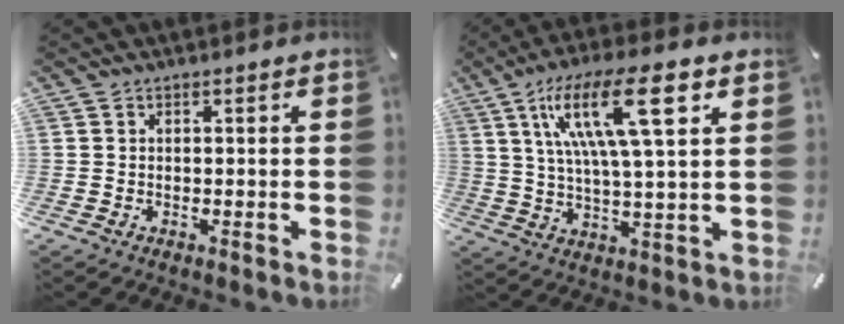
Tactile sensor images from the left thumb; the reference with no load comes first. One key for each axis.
{"total": 17.4, "fx": 7.2, "fy": 4.0, "fz": 15.3, "tx": -0.304, "ty": -0.008, "tz": 0.108}